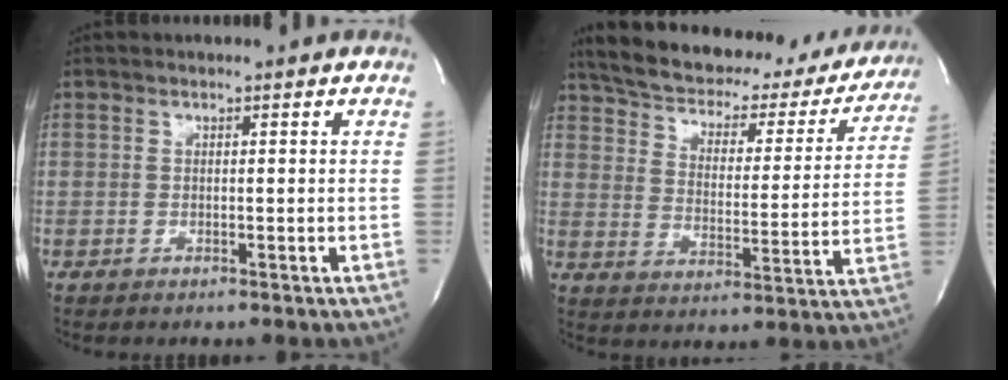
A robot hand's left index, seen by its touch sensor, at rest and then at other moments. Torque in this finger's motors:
{"motor_torque": [1.08, -1.06, 0.25, 0.10]}